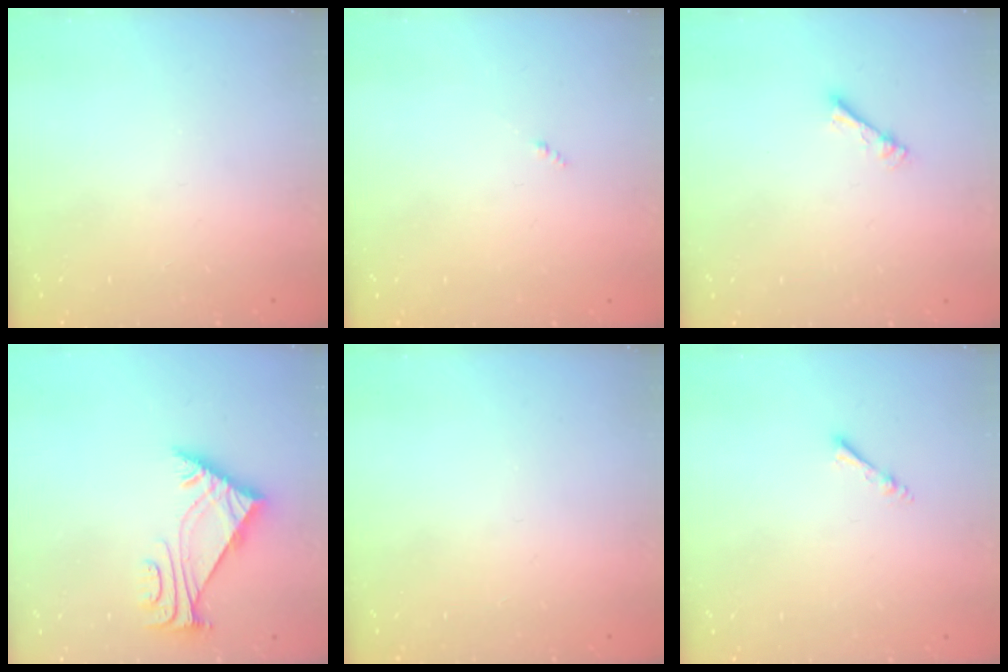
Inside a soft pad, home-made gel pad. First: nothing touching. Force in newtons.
{"total": 0.0}
{"total": 2.3, "press": 2.2, "slide": 0.4}
{"total": 6.2, "press": 6.1, "slide": 1.1}
{"total": 0.0}
{"total": 2.2, "press": 2.1, "slide": 0.4}